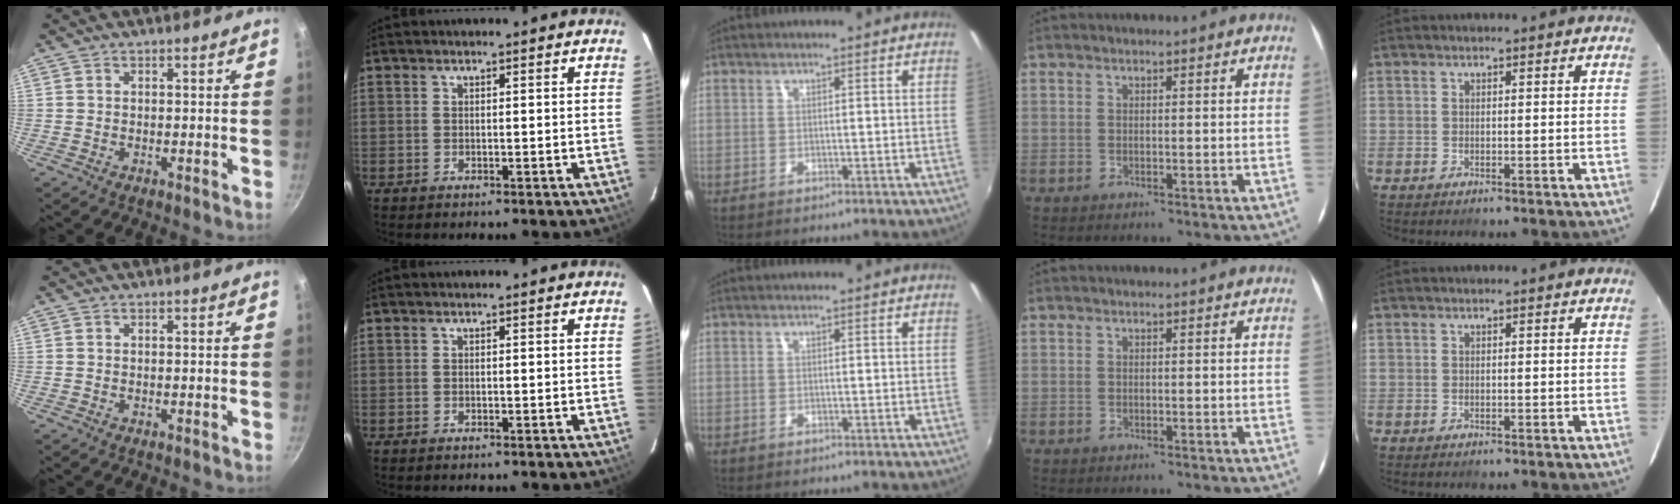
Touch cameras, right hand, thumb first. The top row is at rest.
{}